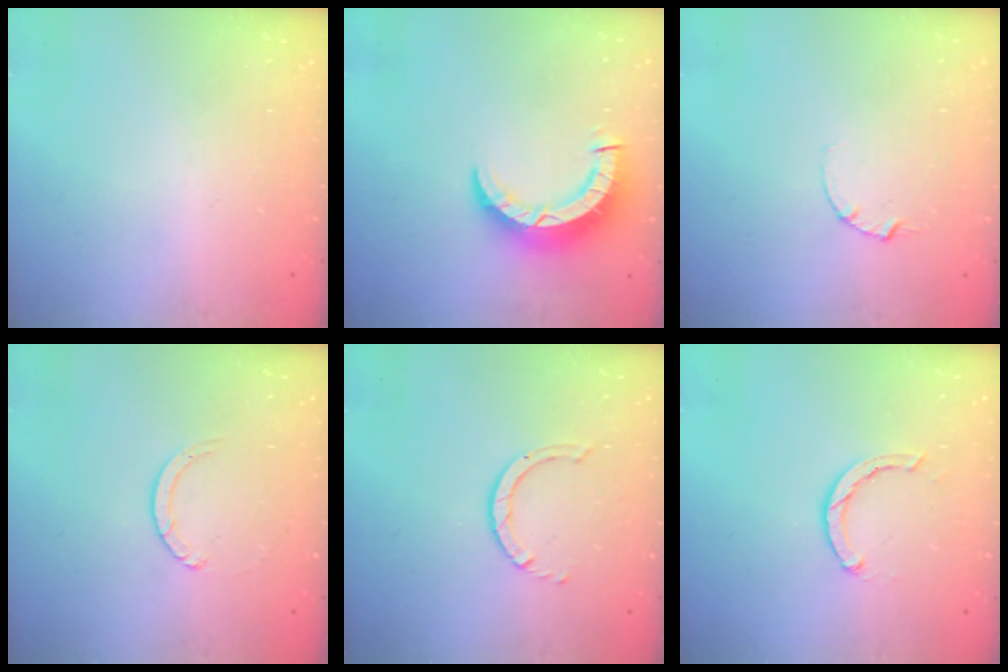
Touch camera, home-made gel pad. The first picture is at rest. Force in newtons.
{"total": 8.2, "press": 8.1, "slide": 0.8}
{"total": 2.5, "press": 2.5, "slide": 0.3}
{"total": 1.3, "press": 1.2, "slide": 0.2}
{"total": 1.4, "press": 1.4, "slide": 0.2}
{"total": 2.4, "press": 2.3, "slide": 0.4}